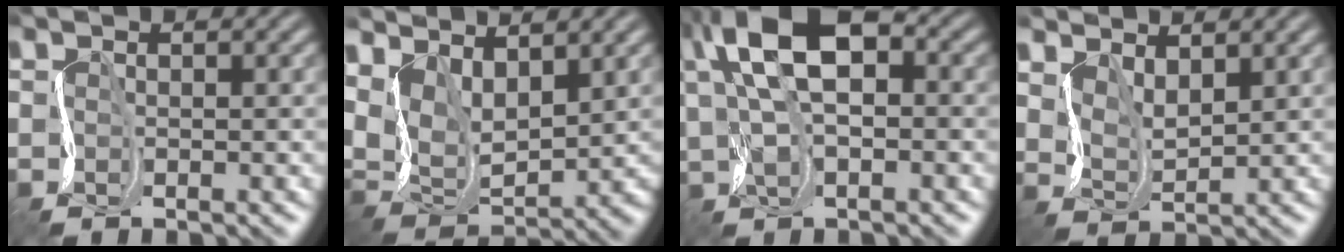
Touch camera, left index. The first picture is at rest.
{"total": 6.8, "force": [4.2, 3.3, 4.3], "torque": [-0.100, 0.000, 0.084]}
{"total": 10.4, "force": [3.0, 5.4, 8.4], "torque": [-0.140, 0.024, 0.043]}
{"total": 2.9, "force": [2.5, 1.0, 1.0], "torque": [-0.033, -0.002, 0.056]}